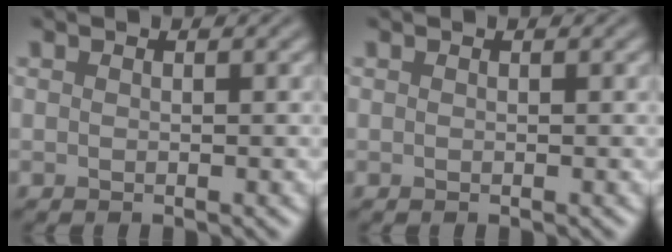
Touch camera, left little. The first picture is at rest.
{"total": 0.0}